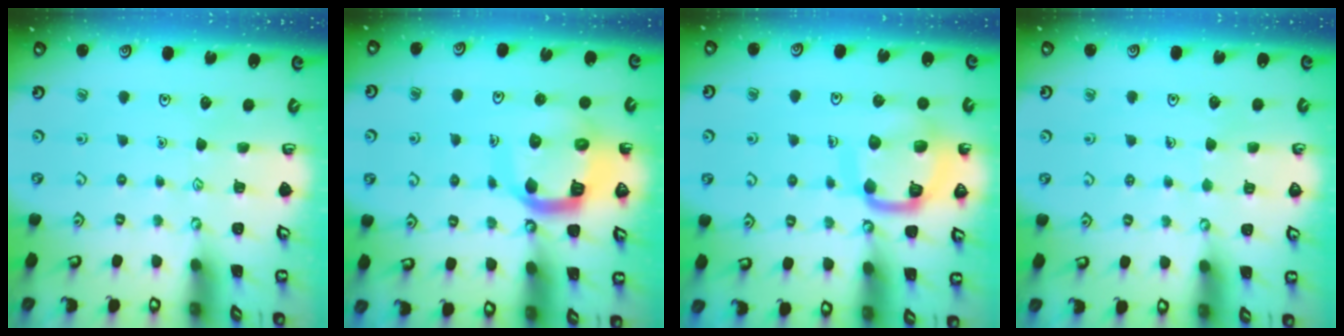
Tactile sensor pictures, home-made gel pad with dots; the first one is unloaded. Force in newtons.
{"total": 14.0, "press": 13.9, "slide": 1.6}
{"total": 14.0, "press": 13.9, "slide": 1.4}
{"total": 2.9, "press": 2.9, "slide": 0.2}